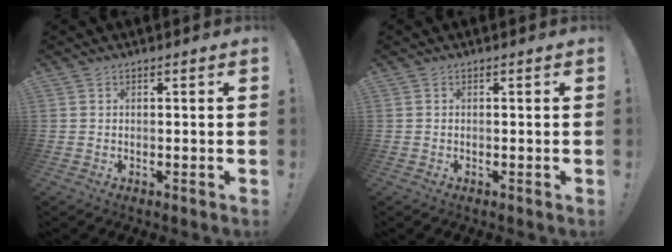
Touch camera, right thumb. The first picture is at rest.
{"total": 0.0}